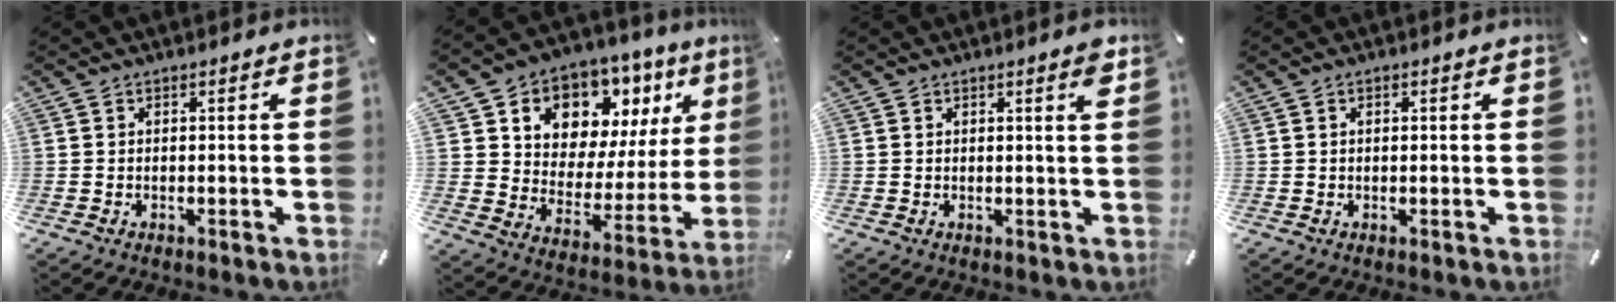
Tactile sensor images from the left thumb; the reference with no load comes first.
{"total": 10.6, "force": [7.4, 7.3, 2.2], "torque": [-0.034, -0.089, 0.131]}
{"total": 2.5, "force": [1.2, 0.3, 2.1], "torque": [-0.030, -0.005, 0.016]}
{"total": 0.7, "force": [0.1, 0.4, 0.6], "torque": [-0.011, 0.003, 0.001]}